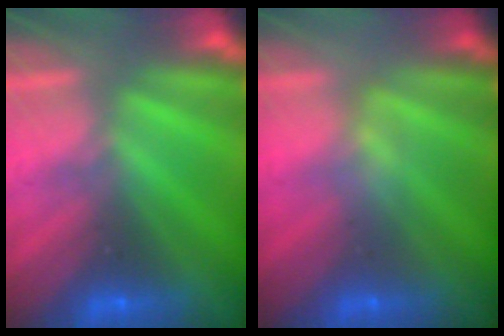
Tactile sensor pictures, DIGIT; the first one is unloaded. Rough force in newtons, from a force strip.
{"total": 2.4}